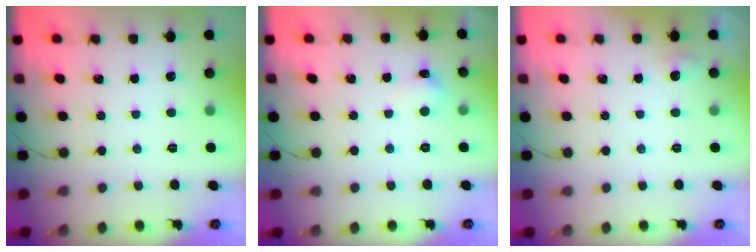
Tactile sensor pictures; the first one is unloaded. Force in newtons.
{"total": 5.7, "press": 5.4, "slide": 1.8}
{"total": 4.0, "press": 3.8, "slide": 1.2}